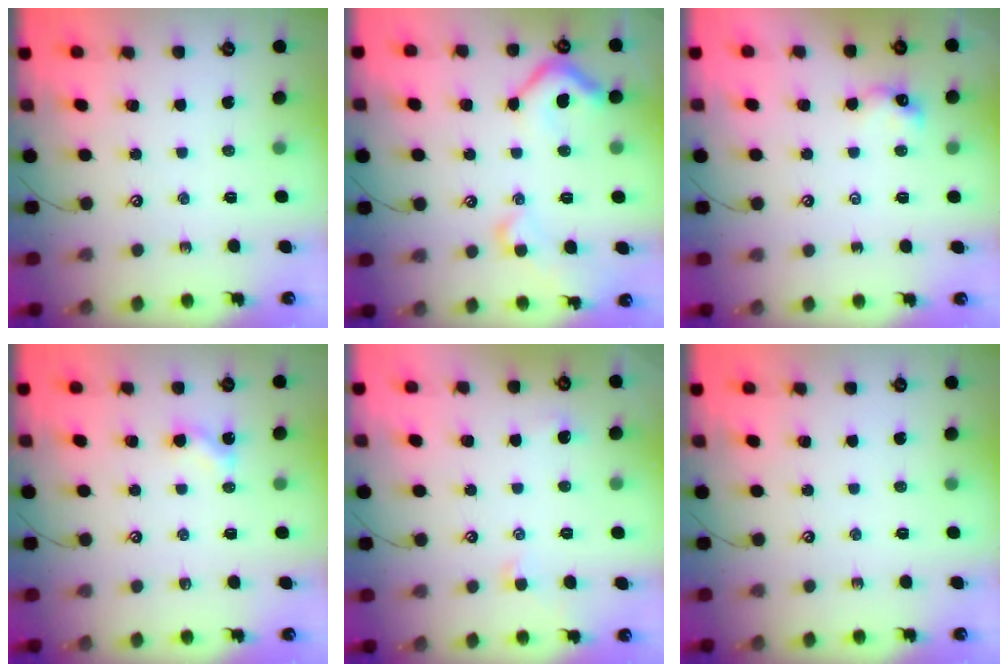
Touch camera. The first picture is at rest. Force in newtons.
{"total": 9.0, "press": 8.9, "slide": 1.5}
{"total": 2.9, "press": 2.9, "slide": 0.3}
{"total": 3.7, "press": 3.7, "slide": 0.5}
{"total": 0.8, "press": 0.6, "slide": 0.6}
{"total": 0.0}